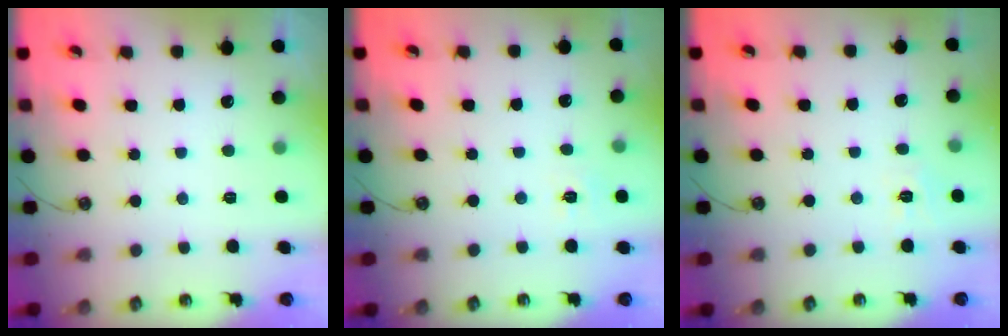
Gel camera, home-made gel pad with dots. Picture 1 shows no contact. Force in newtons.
{"total": 4.5, "press": 4.5, "slide": 0.6}
{"total": 2.9, "press": 2.9, "slide": 0.3}